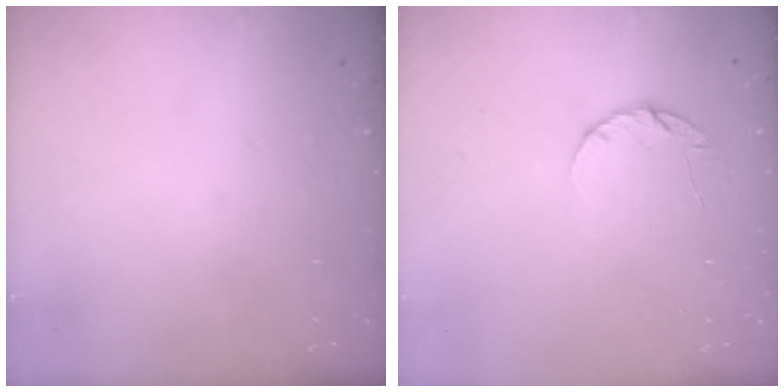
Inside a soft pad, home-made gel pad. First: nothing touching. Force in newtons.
{"total": 4.8, "press": 4.7, "slide": 0.6}